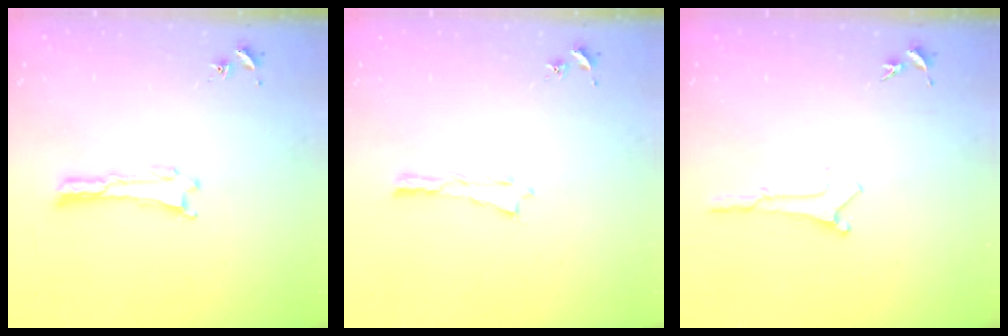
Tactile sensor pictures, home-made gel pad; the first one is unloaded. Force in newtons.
{"total": 0.0}
{"total": 0.0}